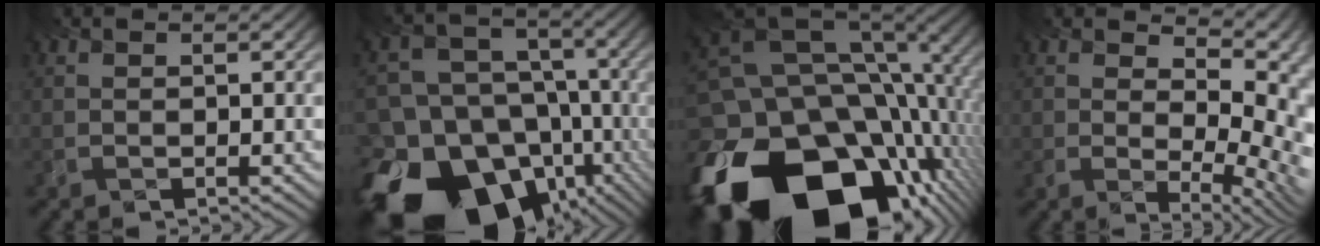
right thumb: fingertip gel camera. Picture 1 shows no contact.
{"total": 24.0, "force": [-15.3, 16.7, 7.9], "torque": [-0.137, -0.057, -0.255]}
{"total": 24.0, "force": [-11.2, 17.0, 12.8], "torque": [-0.252, -0.083, -0.174]}
{"total": 10.1, "force": [4.7, 3.7, 8.2], "torque": [-0.133, -0.002, 0.077]}